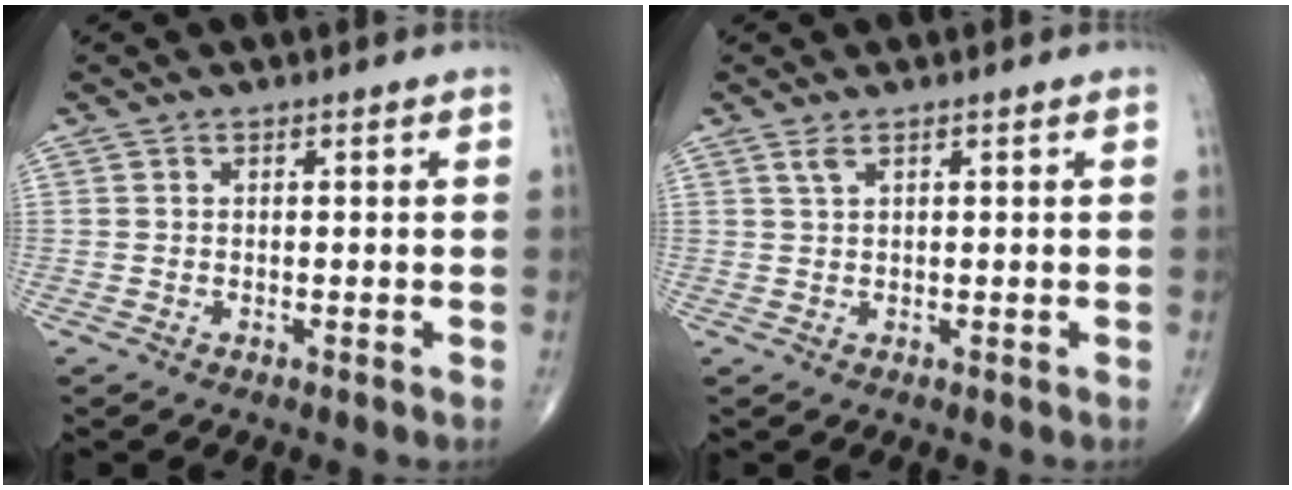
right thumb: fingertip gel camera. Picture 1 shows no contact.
{"total": 1.3, "force": [0.8, 0.3, 1.0], "torque": [-0.023, 0.002, 0.020]}